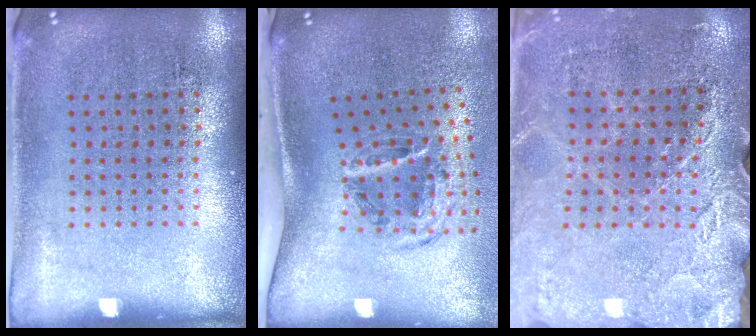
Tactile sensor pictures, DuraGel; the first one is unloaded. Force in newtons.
{"total": 2.0, "press": 1.2, "slide": 1.6}
{"total": 2.7, "press": 2.7, "slide": 0.4}